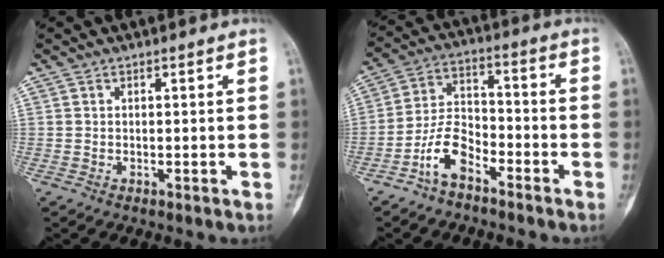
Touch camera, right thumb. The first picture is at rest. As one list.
[{"total": 8.4, "force": [-5.2, 4.3, 5.1], "torque": [-0.096, 0.049, -0.108]}]